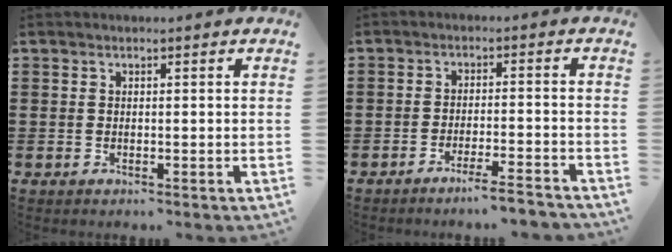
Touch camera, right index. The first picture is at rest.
{"total": 3.9, "force": [-3.5, -0.3, 1.7], "torque": [-0.028, -0.006, -0.067]}